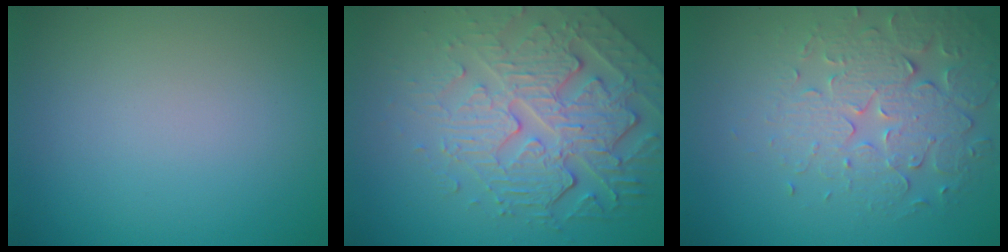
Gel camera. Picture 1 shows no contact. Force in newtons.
{"total": 6.9, "press": 5.1, "slide": 4.7}
{"total": 4.5, "press": 4.1, "slide": 1.9}